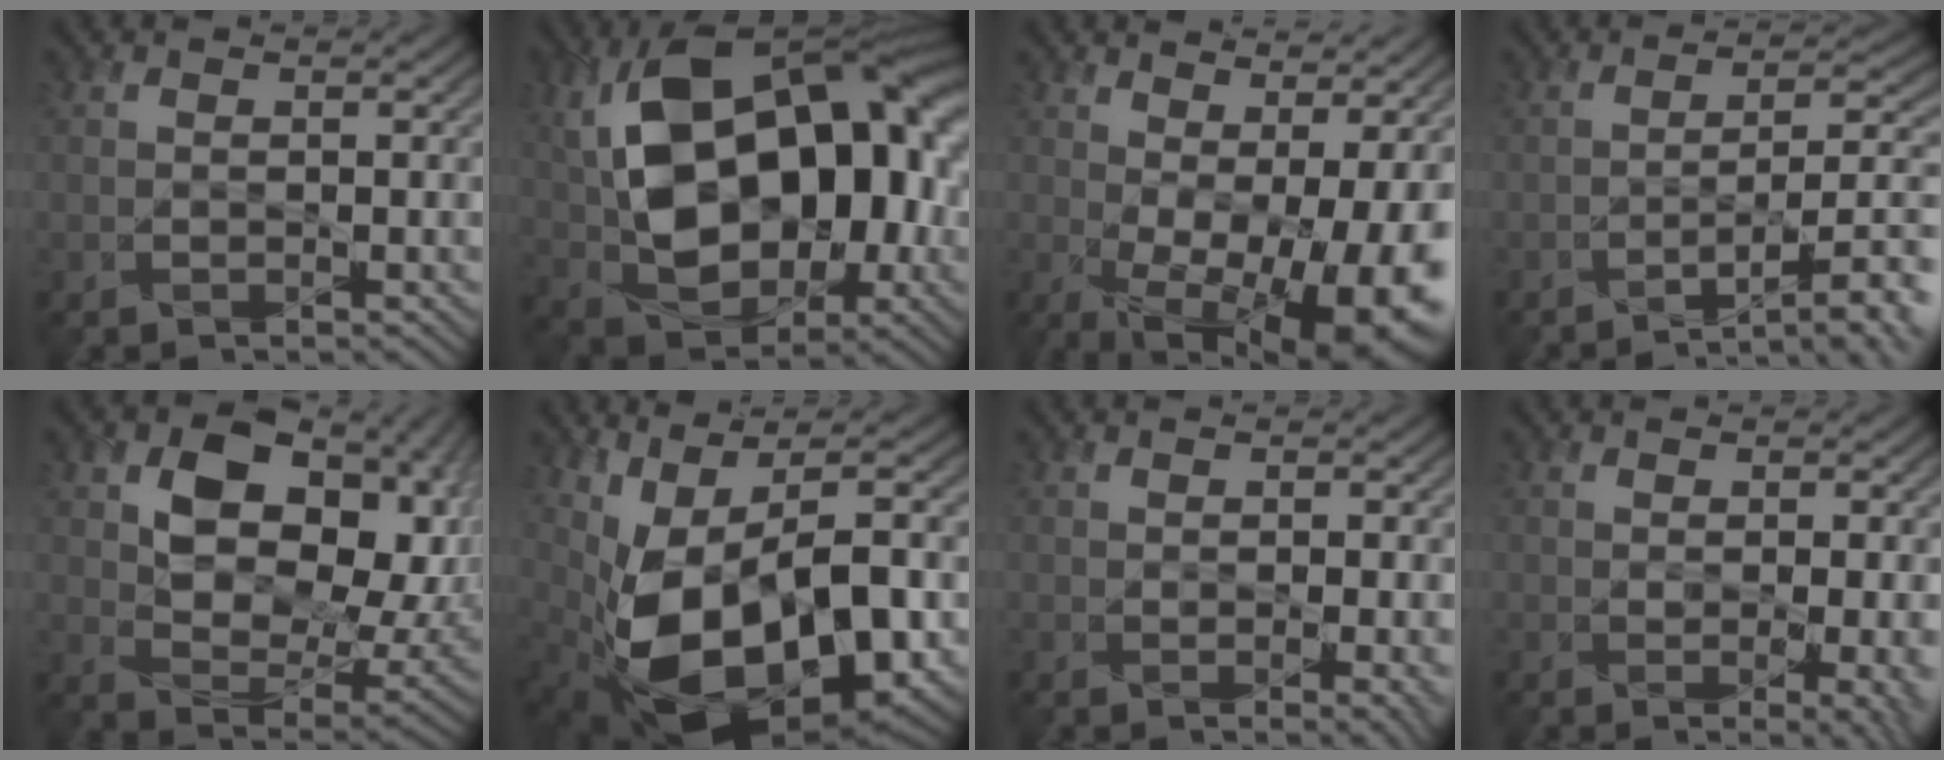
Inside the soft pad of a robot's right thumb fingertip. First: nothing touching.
{"total": 18.6, "force": [1.5, 11.7, 14.4], "torque": [-0.253, 0.005, 0.029]}
{"total": 16.6, "force": [-1.4, 7.9, 14.5], "torque": [-0.193, -0.015, 0.014]}
{"total": 10.4, "force": [-5.5, 2.8, 8.4], "torque": [-0.117, 0.005, -0.085]}
{"total": 14.3, "force": [4.3, 9.3, 9.9], "torque": [-0.166, -0.008, 0.076]}
{"total": 16.9, "force": [-2.5, 8.8, 14.2], "torque": [-0.261, -0.038, -0.017]}
{"total": 2.4, "force": [0.0, 0.5, 2.4], "torque": [-0.038, -0.003, 0.004]}
{"total": 3.9, "force": [-0.2, 1.1, 3.8], "torque": [-0.055, -0.009, 0.004]}